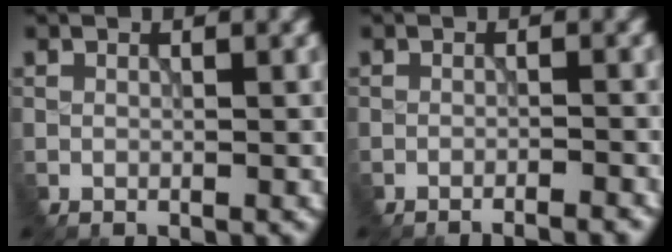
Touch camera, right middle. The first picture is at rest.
{"total": 3.3, "force": [-3.2, 0.2, 0.9], "torque": [-0.005, 0.011, -0.045]}